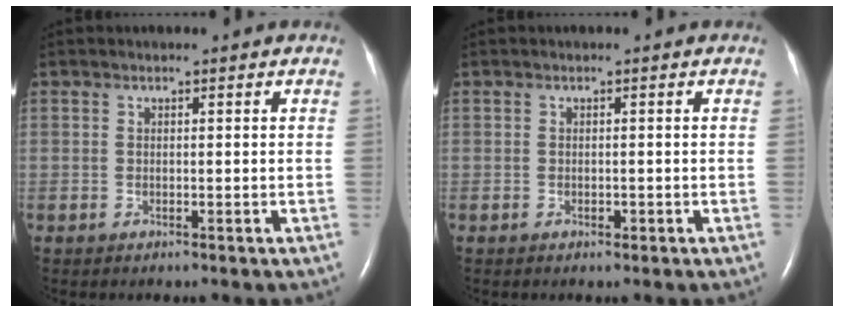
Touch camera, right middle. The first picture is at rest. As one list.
[{"total": 0.6, "force": [-0.3, 0.3, 0.4], "torque": [-0.007, 0.000, -0.002]}]